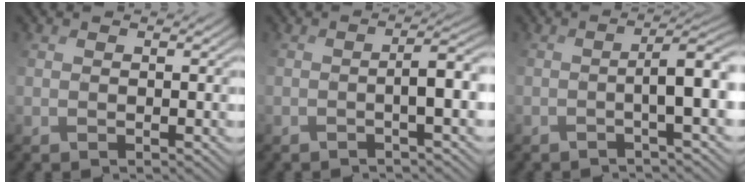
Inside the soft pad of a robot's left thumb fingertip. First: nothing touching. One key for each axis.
{"total": 4.1, "fx": -1.3, "fy": 0.3, "fz": 3.9, "tx": -0.055, "ty": 0.011, "tz": -0.025}
{"total": 5.0, "fx": -1.0, "fy": 0.2, "fz": 4.9, "tx": -0.070, "ty": 0.014, "tz": -0.021}